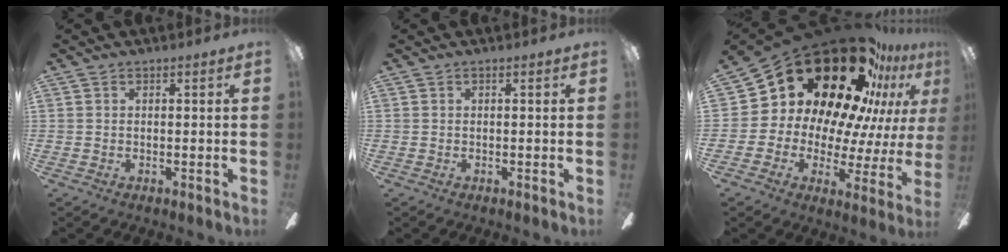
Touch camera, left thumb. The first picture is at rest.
{"total": 0.0}
{"total": 27.6, "force": [18.0, 13.2, 16.2], "torque": [-0.269, -0.145, 0.332]}